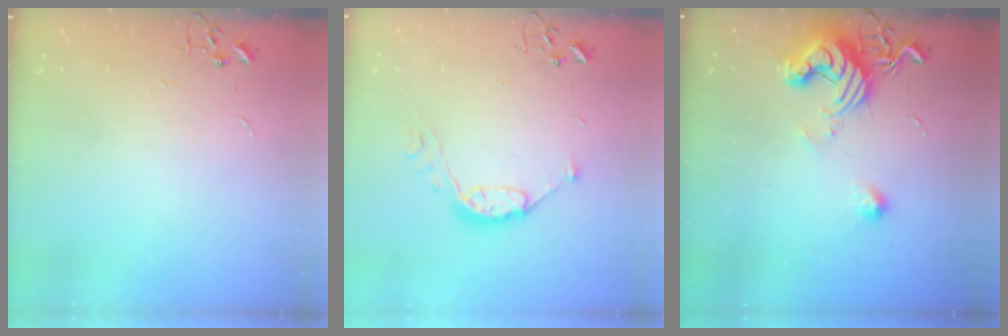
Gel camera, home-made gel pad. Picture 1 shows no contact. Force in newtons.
{"total": 9.8, "press": 9.8, "slide": 0.8}
{"total": 14.1, "press": 14.0, "slide": 1.4}